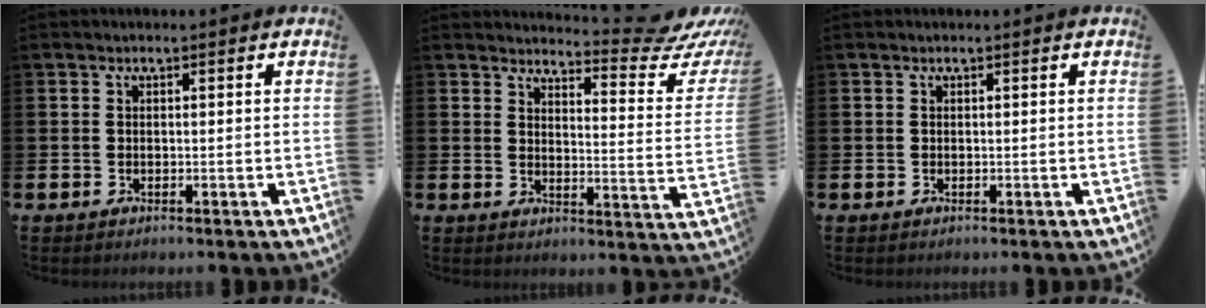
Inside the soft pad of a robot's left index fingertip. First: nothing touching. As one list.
[{"total": 5.4, "force": [5.0, 0.5, 2.1], "torque": [-0.035, -0.049, 0.075]}, {"total": 0.0}]